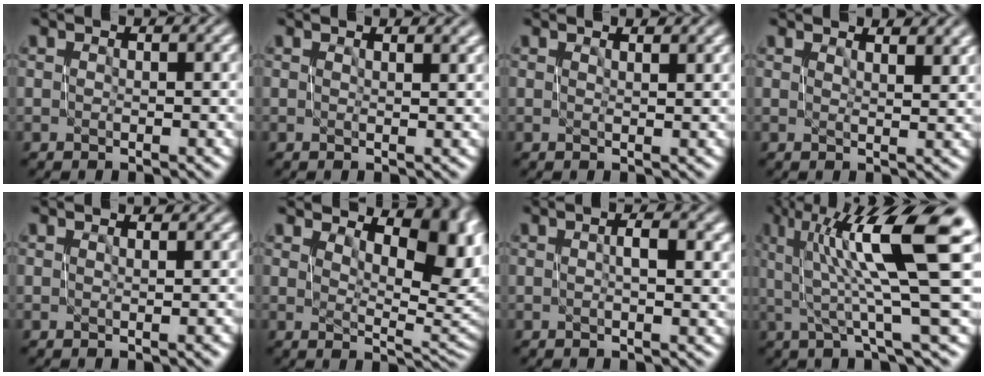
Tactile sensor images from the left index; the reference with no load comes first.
{"total": 1.7, "force": [1.1, 0.6, 1.1], "torque": [-0.005, 0.002, 0.013]}
{"total": 1.4, "force": [1.1, 0.4, 0.7], "torque": [-0.002, 0.001, 0.016]}
{"total": 4.1, "force": [3.2, 1.4, 2.2], "torque": [-0.018, 0.009, 0.039]}
{"total": 0.7, "force": [0.3, 0.3, 0.5], "torque": [-0.004, 0.001, -0.002]}
{"total": 8.8, "force": [4.2, 4.0, 6.6], "torque": [-0.086, -0.002, 0.076]}
{"total": 2.7, "force": [0.3, 0.8, 2.5], "torque": [-0.032, 0.007, 0.004]}
{"total": 11.9, "force": [3.8, 2.4, 11.0], "torque": [-0.164, 0.020, 0.066]}